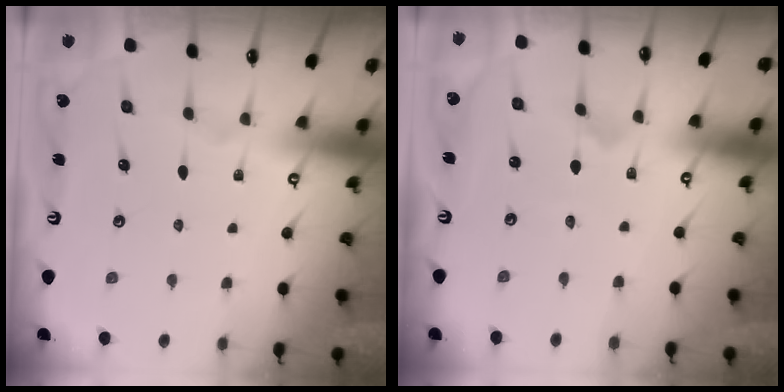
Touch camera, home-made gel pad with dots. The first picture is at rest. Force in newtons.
{"total": 0.0}